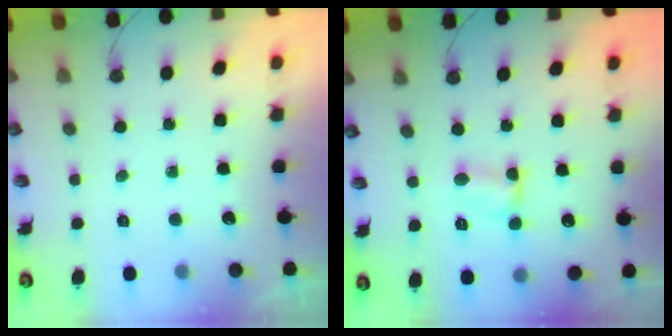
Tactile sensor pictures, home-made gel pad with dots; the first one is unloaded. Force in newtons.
{"total": 2.6, "press": 2.6, "slide": 0.3}